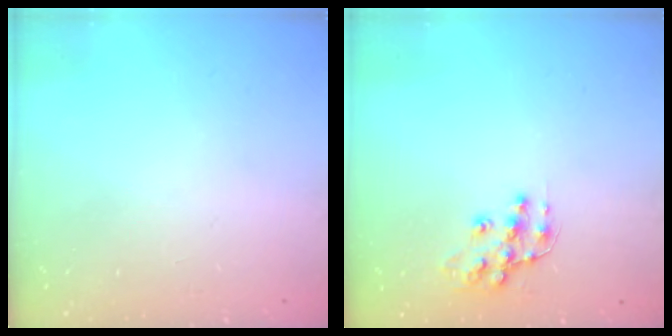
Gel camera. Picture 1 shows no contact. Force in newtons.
{"total": 10.7, "press": 10.7, "slide": 0.6}